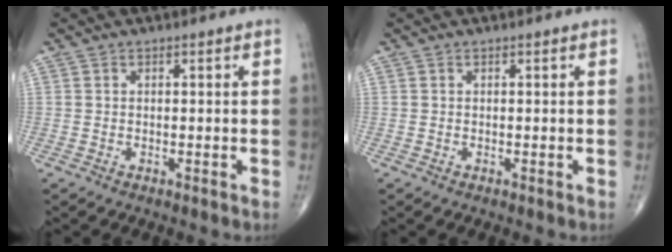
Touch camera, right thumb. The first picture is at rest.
{"total": 0.0}